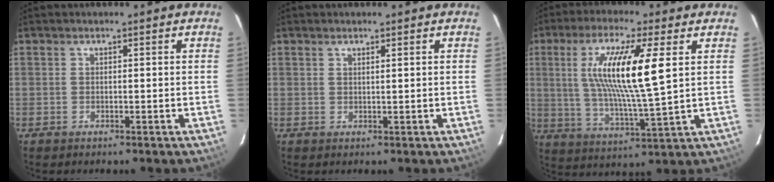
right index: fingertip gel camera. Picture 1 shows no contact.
{"total": 0.8, "force": [0.6, -0.1, 0.5], "torque": [-0.009, -0.002, 0.011]}
{"total": 15.4, "force": [3.9, 1.5, 14.8], "torque": [-0.275, -0.005, 0.075]}